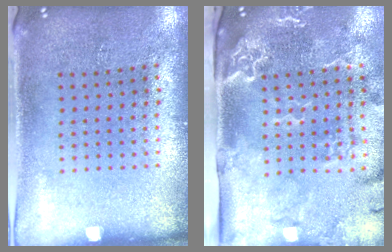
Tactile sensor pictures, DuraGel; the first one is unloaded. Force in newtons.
{"total": 3.1, "press": 2.4, "slide": 2.0}